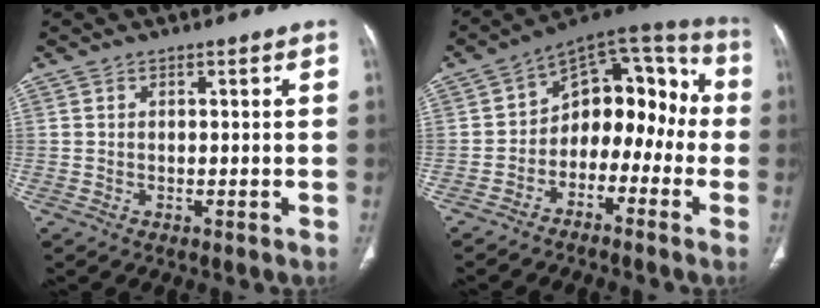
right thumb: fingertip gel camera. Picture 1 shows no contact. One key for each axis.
{"total": 14.4, "fx": -3.6, "fy": 10.0, "fz": 9.8, "tx": -0.084, "ty": 0.084, "tz": -0.069}